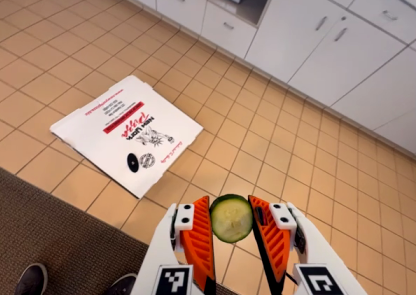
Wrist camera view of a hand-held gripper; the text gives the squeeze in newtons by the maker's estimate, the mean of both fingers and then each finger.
{"total": 7.7, "left": 7.5, "right": 7.9}